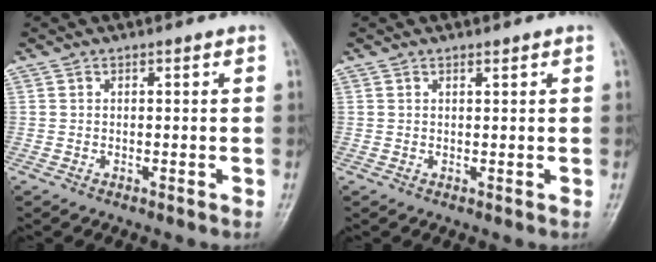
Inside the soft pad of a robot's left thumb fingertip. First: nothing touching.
{"total": 0.6, "force": [0.5, 0.1, 0.3], "torque": [-0.007, -0.004, 0.009]}